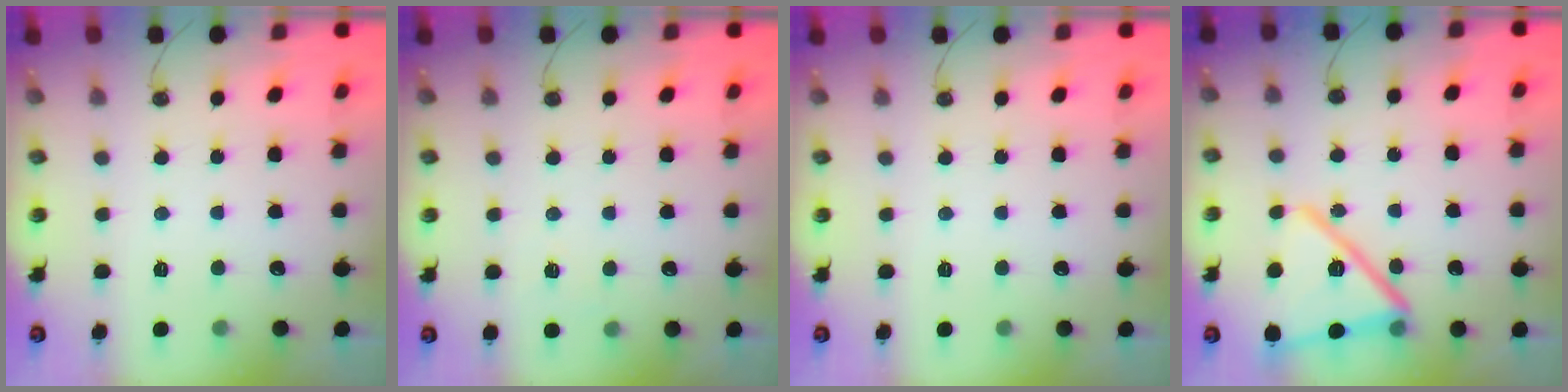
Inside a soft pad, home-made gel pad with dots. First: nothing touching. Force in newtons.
{"total": 3.2, "press": 3.2, "slide": 0.3}
{"total": 0.0}
{"total": 20.2, "press": 19.8, "slide": 3.9}